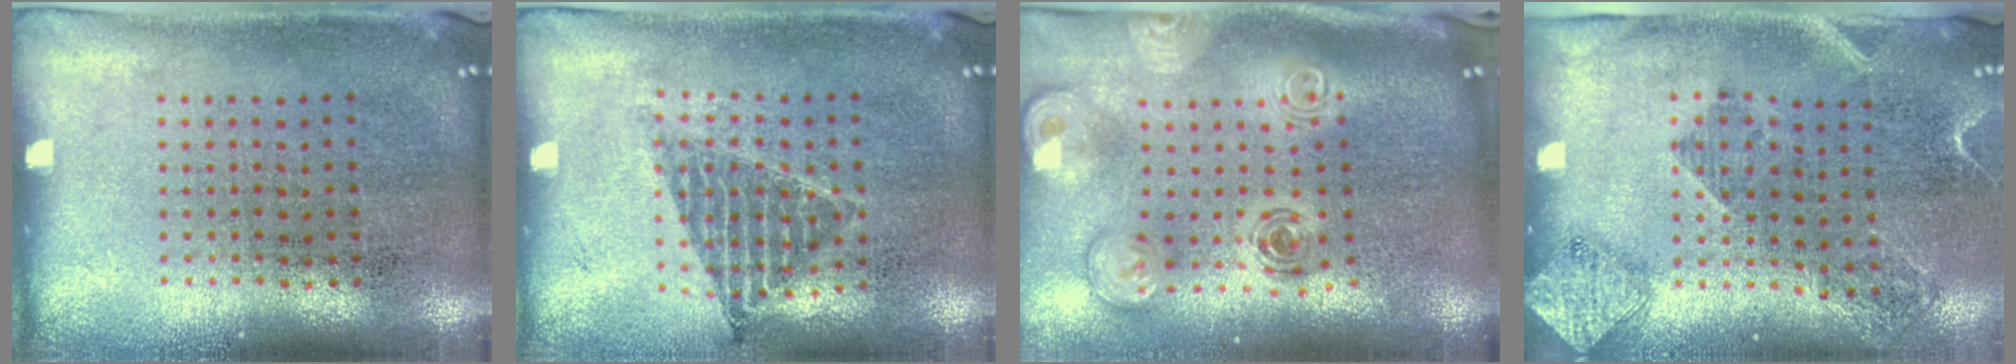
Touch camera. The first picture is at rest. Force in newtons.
{"total": 0.9, "press": 0.8, "slide": 0.3}
{"total": 2.5, "press": 1.9, "slide": 1.6}
{"total": 1.8, "press": 1.5, "slide": 1.1}